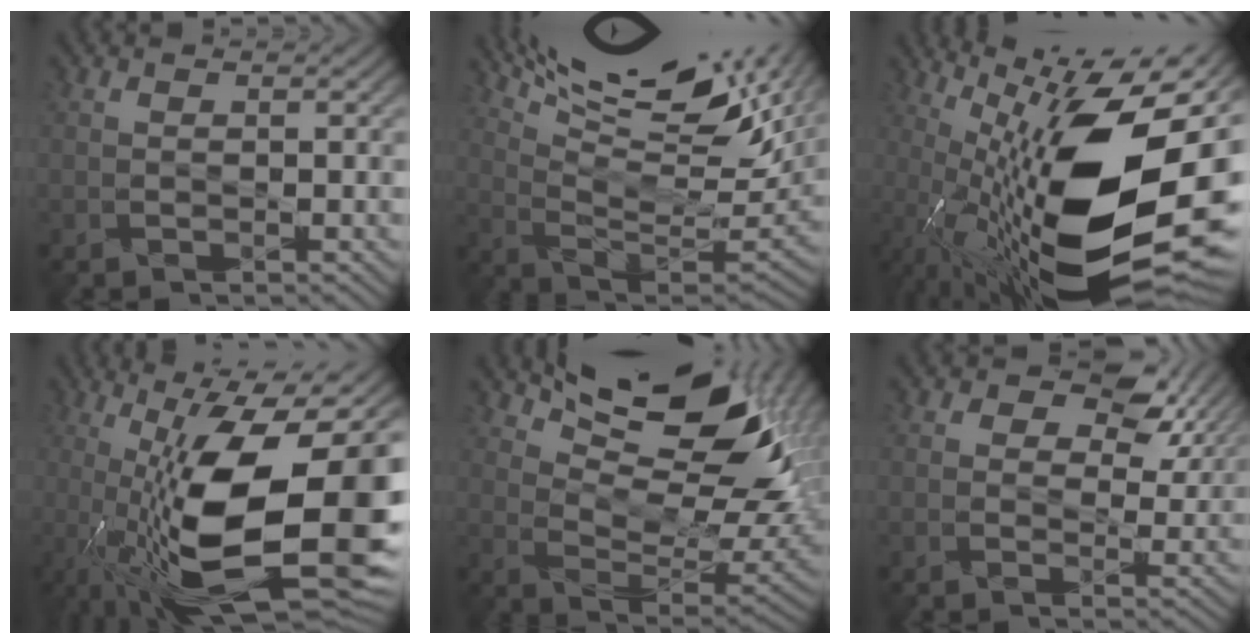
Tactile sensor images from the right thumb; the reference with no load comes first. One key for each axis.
{"total": 18.2, "fx": 12.6, "fy": 4.2, "fz": 12.5, "tx": -0.223, "ty": 0.019, "tz": 0.187}
{"total": 20.0, "fx": -0.3, "fy": 7.5, "fz": 18.6, "tx": -0.301, "ty": -0.005, "tz": -0.013}
{"total": 18.8, "fx": -2.5, "fy": 7.2, "fz": 17.2, "tx": -0.283, "ty": -0.019, "tz": -0.041}
{"total": 14.8, "fx": 8.8, "fy": 5.8, "fz": 10.4, "tx": -0.165, "ty": 0.001, "tz": 0.152}
{"total": 8.6, "fx": 4.6, "fy": 5.1, "fz": 5.2, "tx": -0.072, "ty": 0.006, "tz": 0.059}